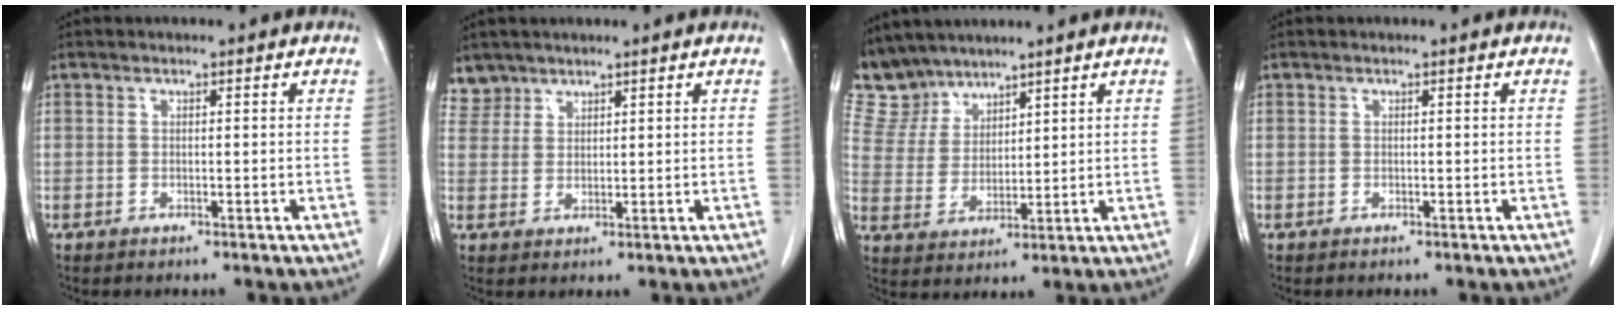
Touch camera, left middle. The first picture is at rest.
{"total": 3.1, "force": [2.6, 1.5, -0.6], "torque": [0.019, 0.007, 0.051]}
{"total": 6.9, "force": [6.5, 2.4, 0.0], "torque": [-0.011, 0.007, 0.147]}
{"total": 0.0}